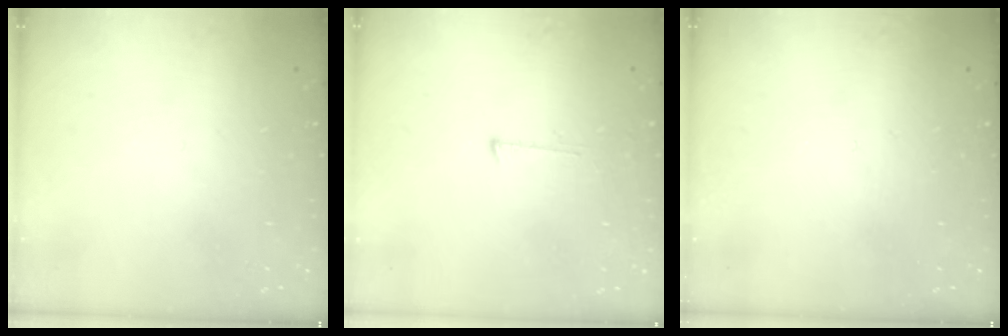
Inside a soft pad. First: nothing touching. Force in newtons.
{"total": 4.0, "press": 4.0, "slide": 0.2}
{"total": 0.0}